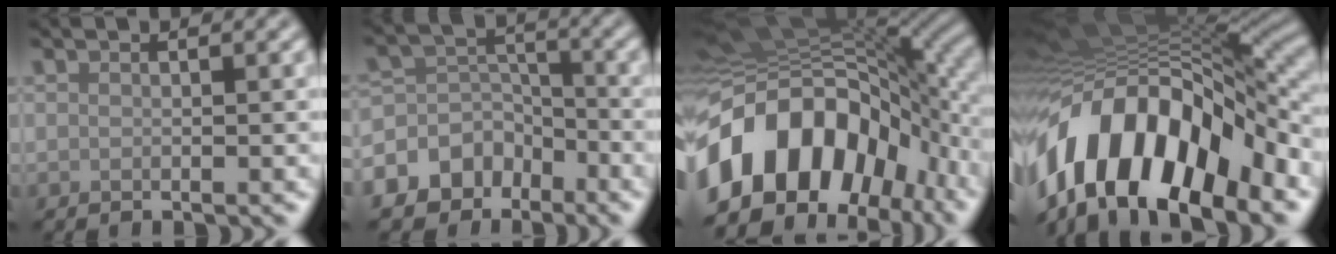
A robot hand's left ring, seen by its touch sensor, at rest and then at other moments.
{"total": 8.8, "force": [-5.2, 6.7, 2.3], "torque": [-0.034, 0.003, -0.099]}
{"total": 16.0, "force": [-5.2, 10.6, 10.8], "torque": [-0.197, 0.004, -0.094]}
{"total": 16.0, "force": [-6.4, 8.0, 12.3], "torque": [-0.214, 0.011, -0.115]}